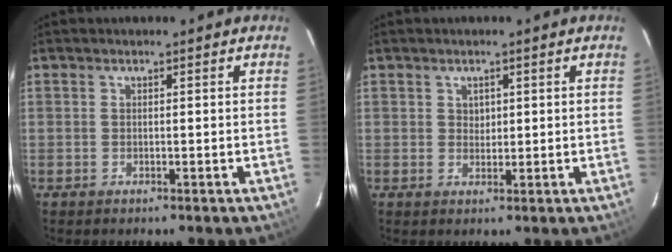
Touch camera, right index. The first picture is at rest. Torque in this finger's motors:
{"motor_torque": [-0.08, 0.17, -0.08, 0.00]}